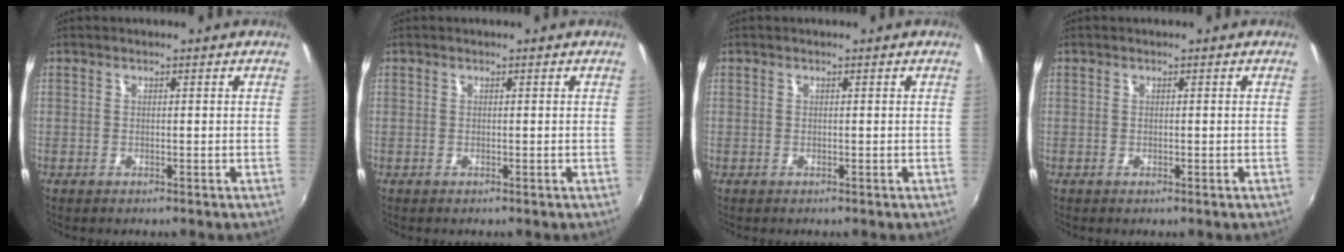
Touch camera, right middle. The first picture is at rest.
{"total": 0.0}
{"total": 0.0}
{"total": 0.0}